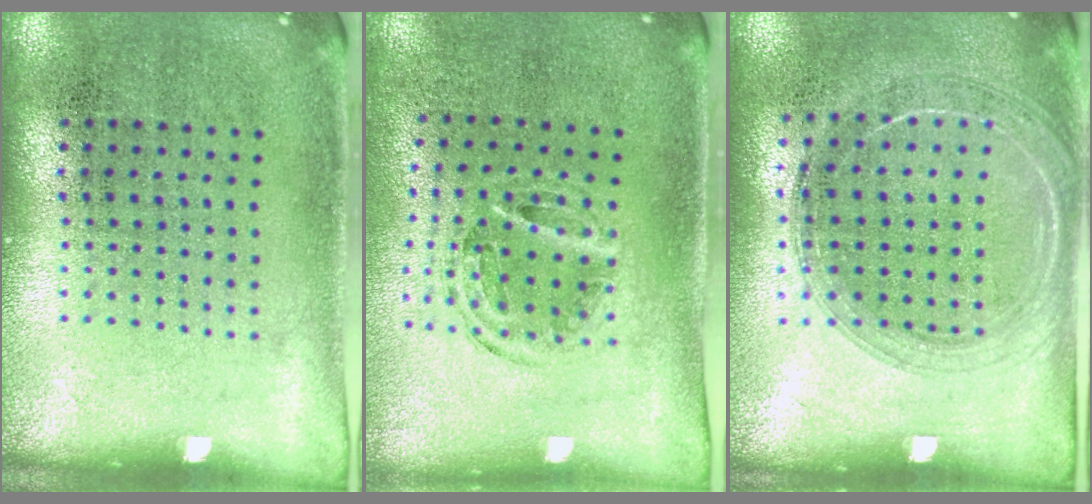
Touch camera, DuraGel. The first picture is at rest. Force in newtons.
{"total": 1.1, "press": 1.0, "slide": 0.2}
{"total": 1.5, "press": 1.5, "slide": 0.2}